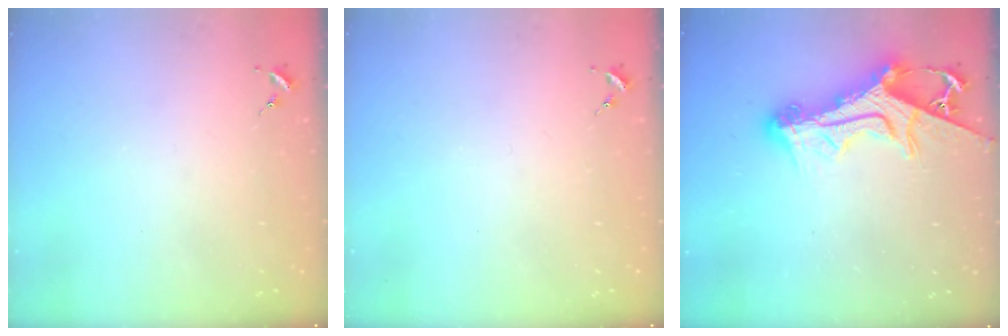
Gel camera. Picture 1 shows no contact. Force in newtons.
{"total": 0.0}
{"total": 15.5, "press": 15.4, "slide": 1.6}